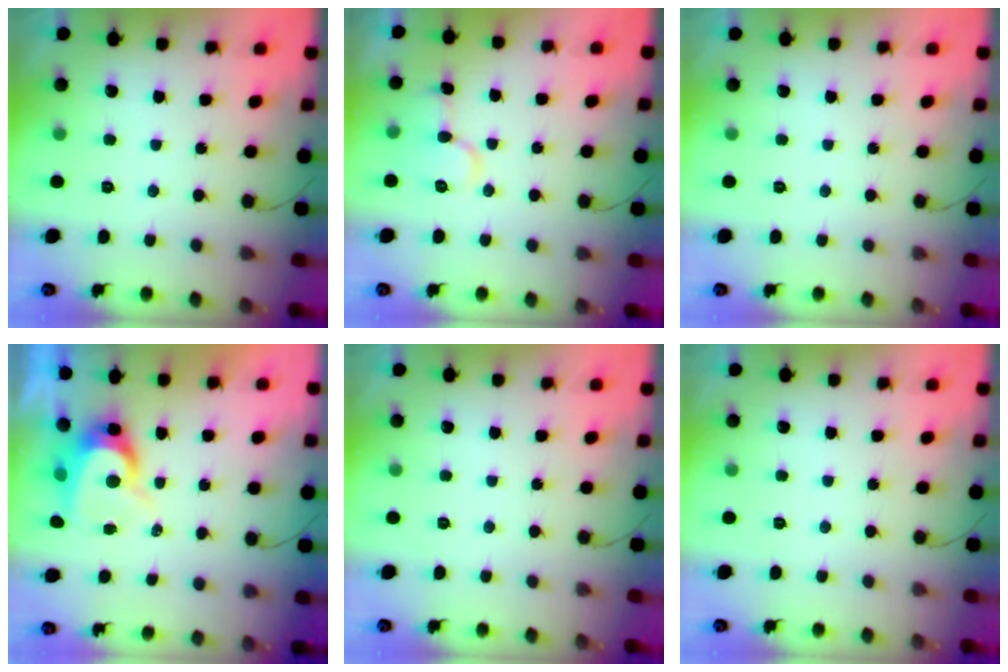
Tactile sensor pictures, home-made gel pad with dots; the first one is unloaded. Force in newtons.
{"total": 9.0, "press": 8.9, "slide": 0.7}
{"total": 0.0}
{"total": 7.7, "press": 7.7, "slide": 0.7}
{"total": 0.0}
{"total": 0.0}